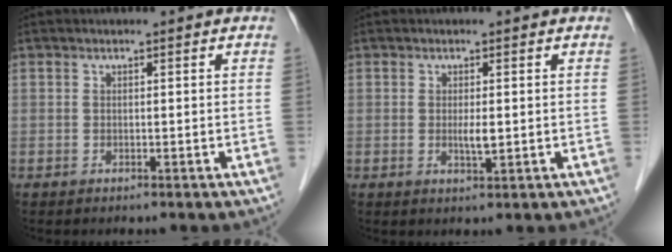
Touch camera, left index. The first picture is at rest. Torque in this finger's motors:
{"motor_torque": [0.34, 0.20, 0.04, 0.01]}